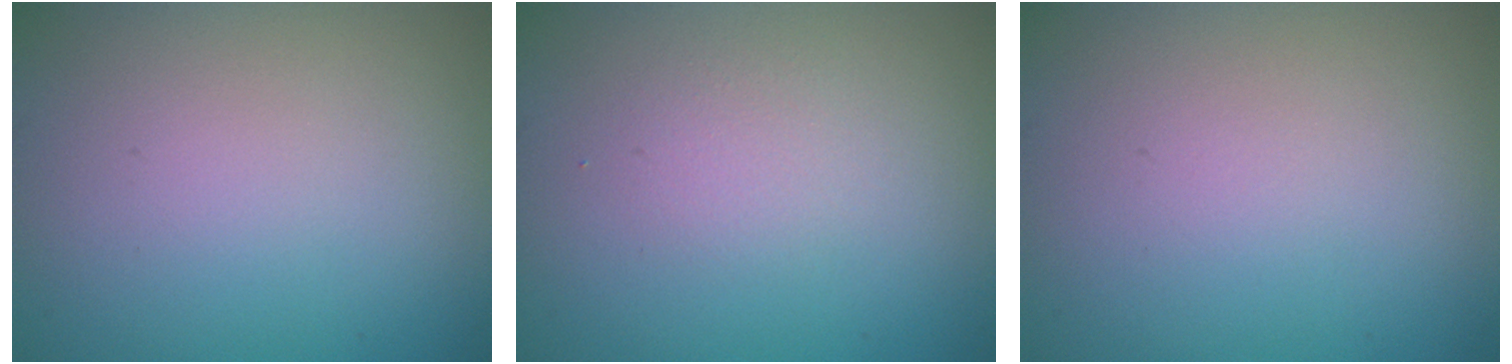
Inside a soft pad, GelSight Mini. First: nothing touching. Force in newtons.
{"total": 1.2, "press": 1.2, "slide": 0.1}
{"total": 0.0}